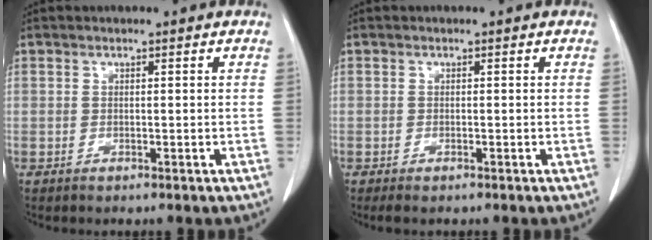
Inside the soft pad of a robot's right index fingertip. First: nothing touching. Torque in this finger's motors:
{"motor_torque": [0.12, -0.10, 0.04, 0.01]}